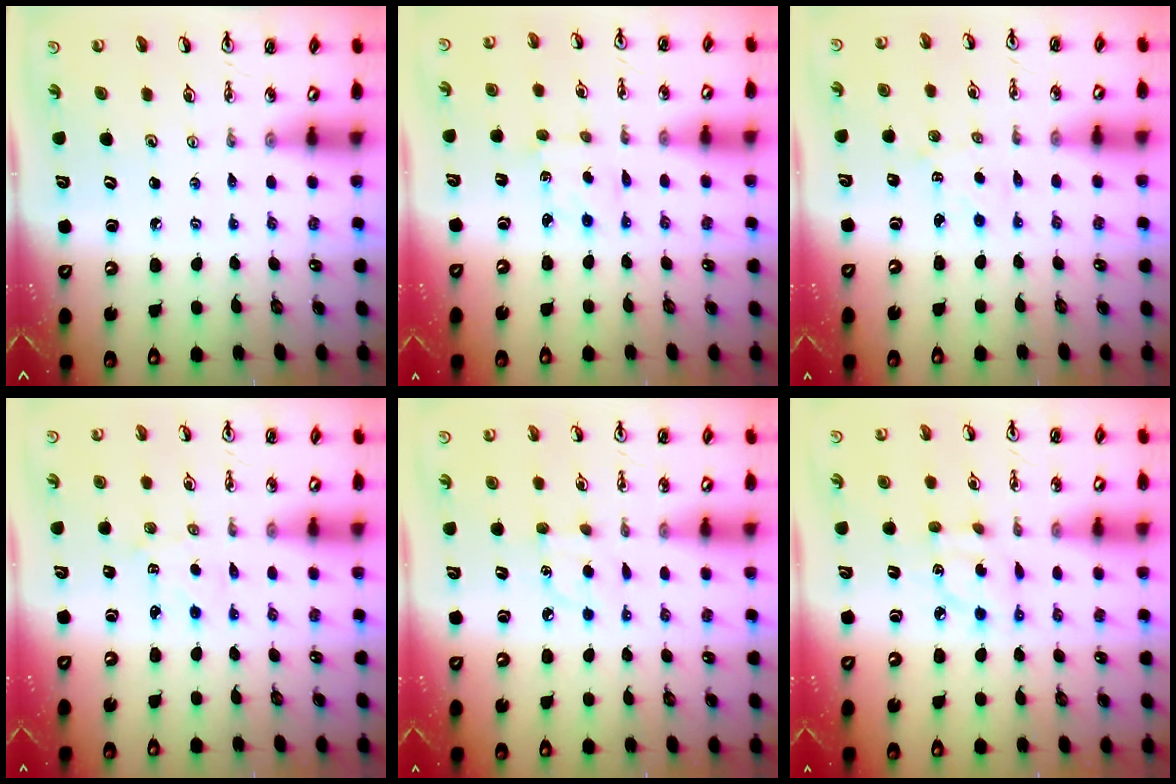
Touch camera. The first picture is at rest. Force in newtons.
{"total": 2.5, "press": 2.4, "slide": 0.5}
{"total": 1.3, "press": 1.3, "slide": 0.2}
{"total": 1.2, "press": 1.2, "slide": 0.2}
{"total": 6.6, "press": 6.5, "slide": 0.6}
{"total": 6.0, "press": 6.0, "slide": 0.1}